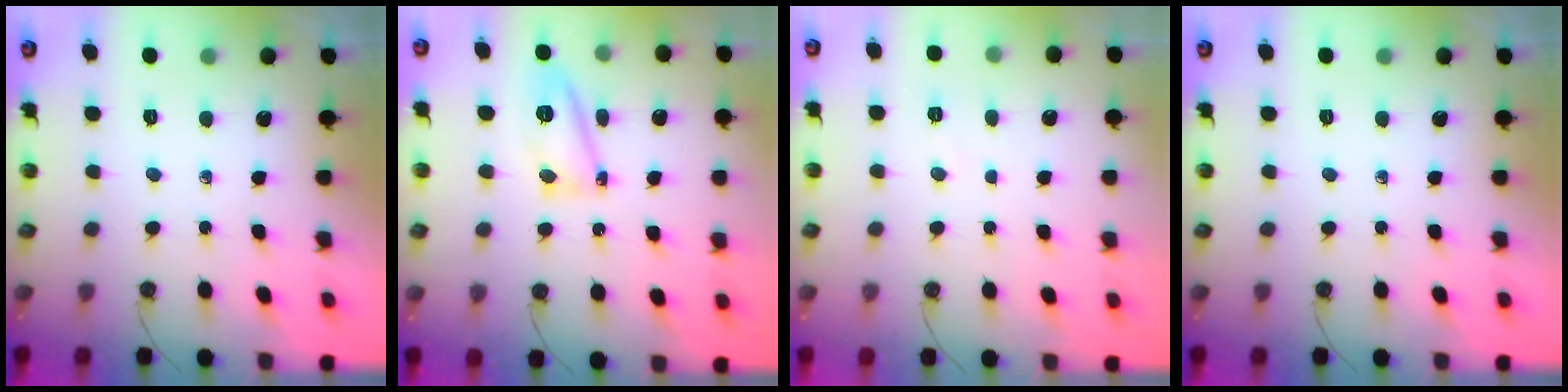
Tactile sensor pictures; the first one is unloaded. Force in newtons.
{"total": 12.1, "press": 12.0, "slide": 1.3}
{"total": 3.9, "press": 3.8, "slide": 1.0}
{"total": 0.0}